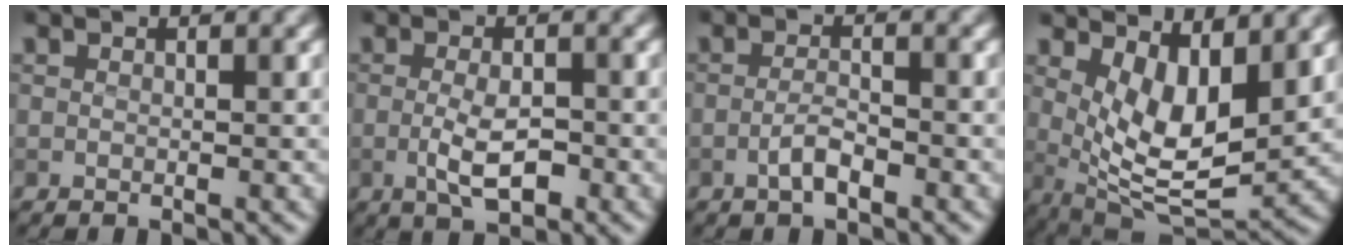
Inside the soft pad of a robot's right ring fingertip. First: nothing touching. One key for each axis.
{"total": 3.7, "fx": -1.0, "fy": 1.4, "fz": 3.3, "tx": -0.064, "ty": -0.005, "tz": -0.018}
{"total": 2.2, "fx": -1.1, "fy": 0.6, "fz": 1.8, "tx": -0.035, "ty": 0.005, "tz": -0.024}
{"total": 7.2, "fx": 1.9, "fy": 3.0, "fz": 6.2, "tx": -0.119, "ty": -0.022, "tz": 0.042}